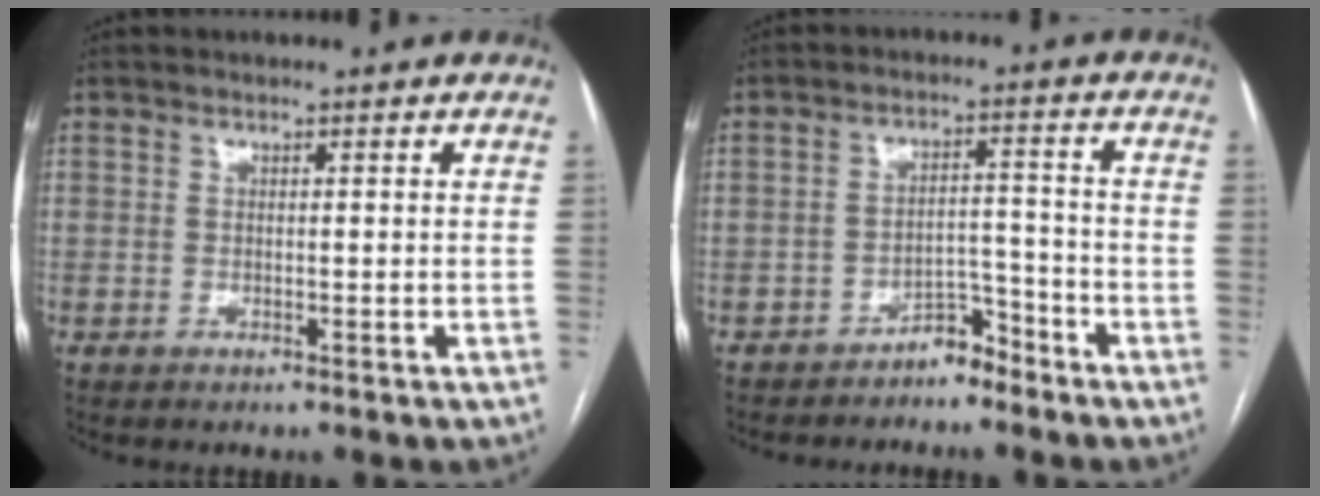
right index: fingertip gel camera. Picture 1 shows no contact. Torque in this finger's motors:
{"motor_torque": [-0.12, 0.03, 0.01, -0.02]}